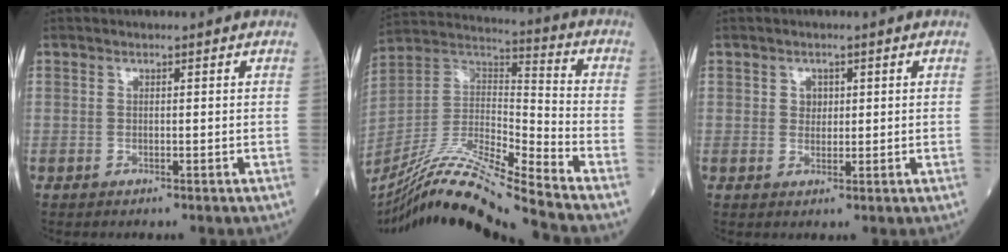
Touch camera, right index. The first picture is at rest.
{"total": 17.8, "force": [-15.5, -1.7, 8.7], "torque": [-0.167, 0.011, -0.288]}
{"total": 1.7, "force": [0.5, 1.4, 0.8], "torque": [-0.008, -0.001, 0.007]}